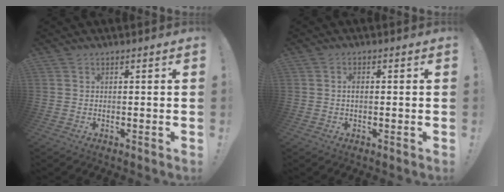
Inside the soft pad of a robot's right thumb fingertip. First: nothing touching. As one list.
[{"total": 1.7, "force": [0.0, 0.9, 1.4], "torque": [-0.028, 0.006, 0.000]}]